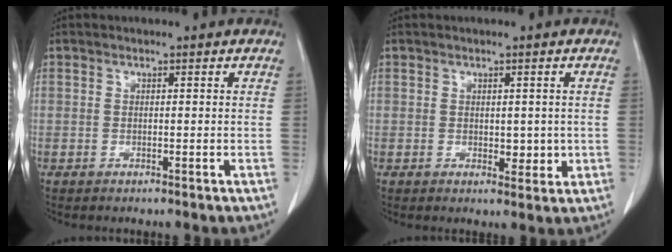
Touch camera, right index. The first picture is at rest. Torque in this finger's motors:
{"motor_torque": [0.07, 0.12, 0.09, 0.02]}